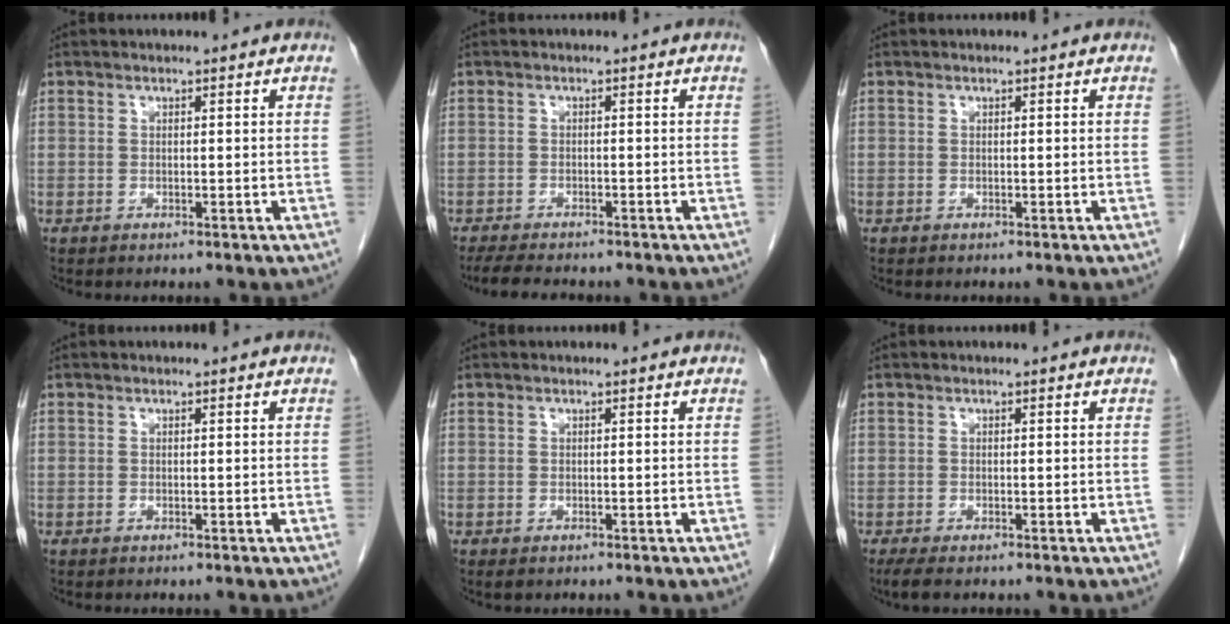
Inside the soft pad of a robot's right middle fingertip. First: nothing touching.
{"total": 7.6, "force": [-6.6, 1.3, 3.5], "torque": [-0.056, -0.013, -0.099]}
{"total": 0.0}
{"total": 0.0}
{"total": 0.8, "force": [-0.6, 0.2, 0.5], "torque": [-0.007, -0.003, -0.006]}
{"total": 2.8, "force": [-2.1, 0.3, 1.8], "torque": [-0.030, -0.009, -0.033]}